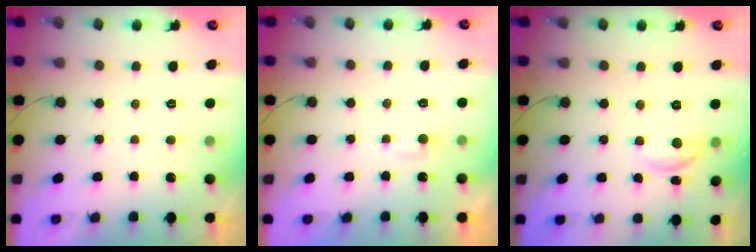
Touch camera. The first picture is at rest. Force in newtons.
{"total": 2.4, "press": 2.4, "slide": 0.2}
{"total": 5.5, "press": 5.5, "slide": 0.7}